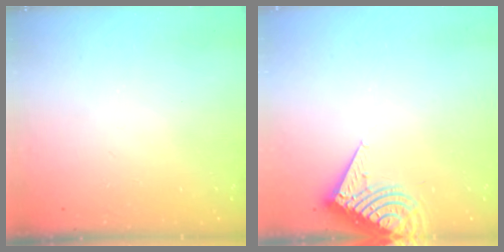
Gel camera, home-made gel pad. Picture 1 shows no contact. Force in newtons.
{"total": 9.1, "press": 9.0, "slide": 1.2}